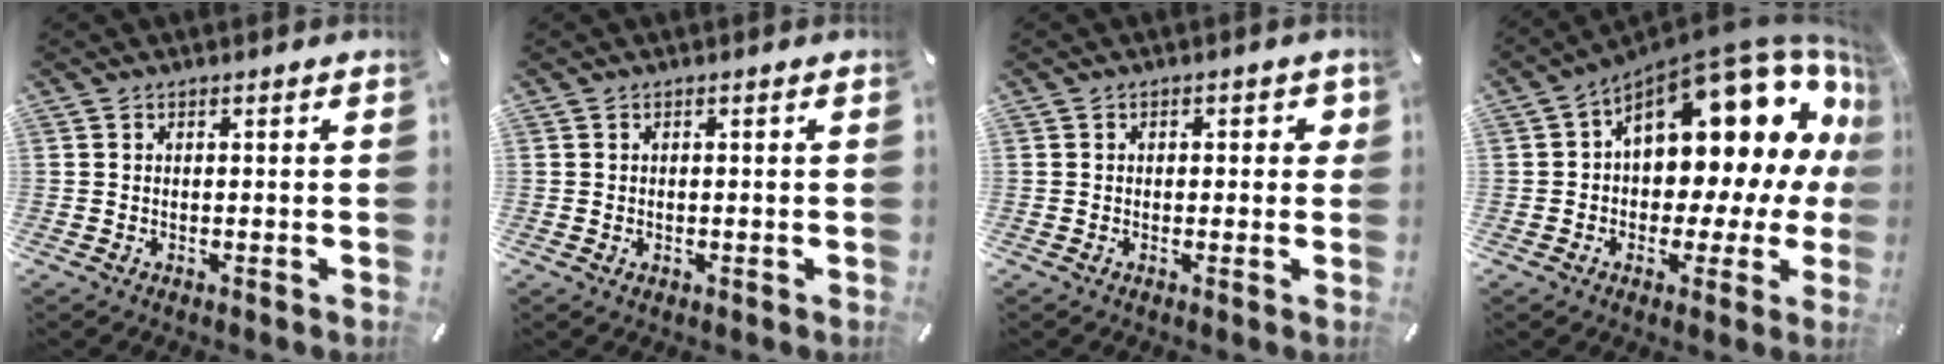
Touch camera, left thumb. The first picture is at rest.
{"total": 0.8, "force": [-0.1, 0.7, 0.4], "torque": [-0.008, 0.004, -0.003]}
{"total": 2.2, "force": [-0.2, 1.7, 1.4], "torque": [-0.011, 0.003, -0.009]}
{"total": 19.4, "force": [8.6, 10.5, 13.8], "torque": [-0.159, -0.084, 0.143]}